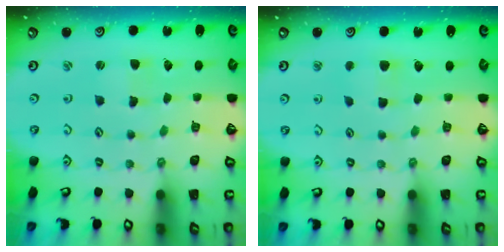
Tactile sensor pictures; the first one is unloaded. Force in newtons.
{"total": 2.5, "press": 2.4, "slide": 0.5}